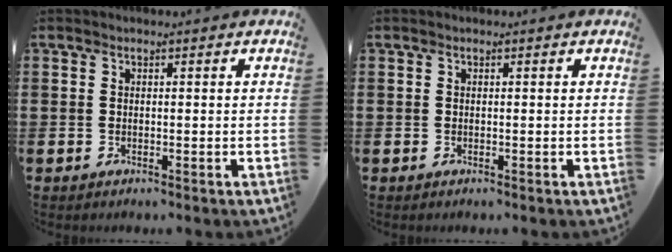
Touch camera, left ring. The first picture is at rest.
{"total": 0.0}